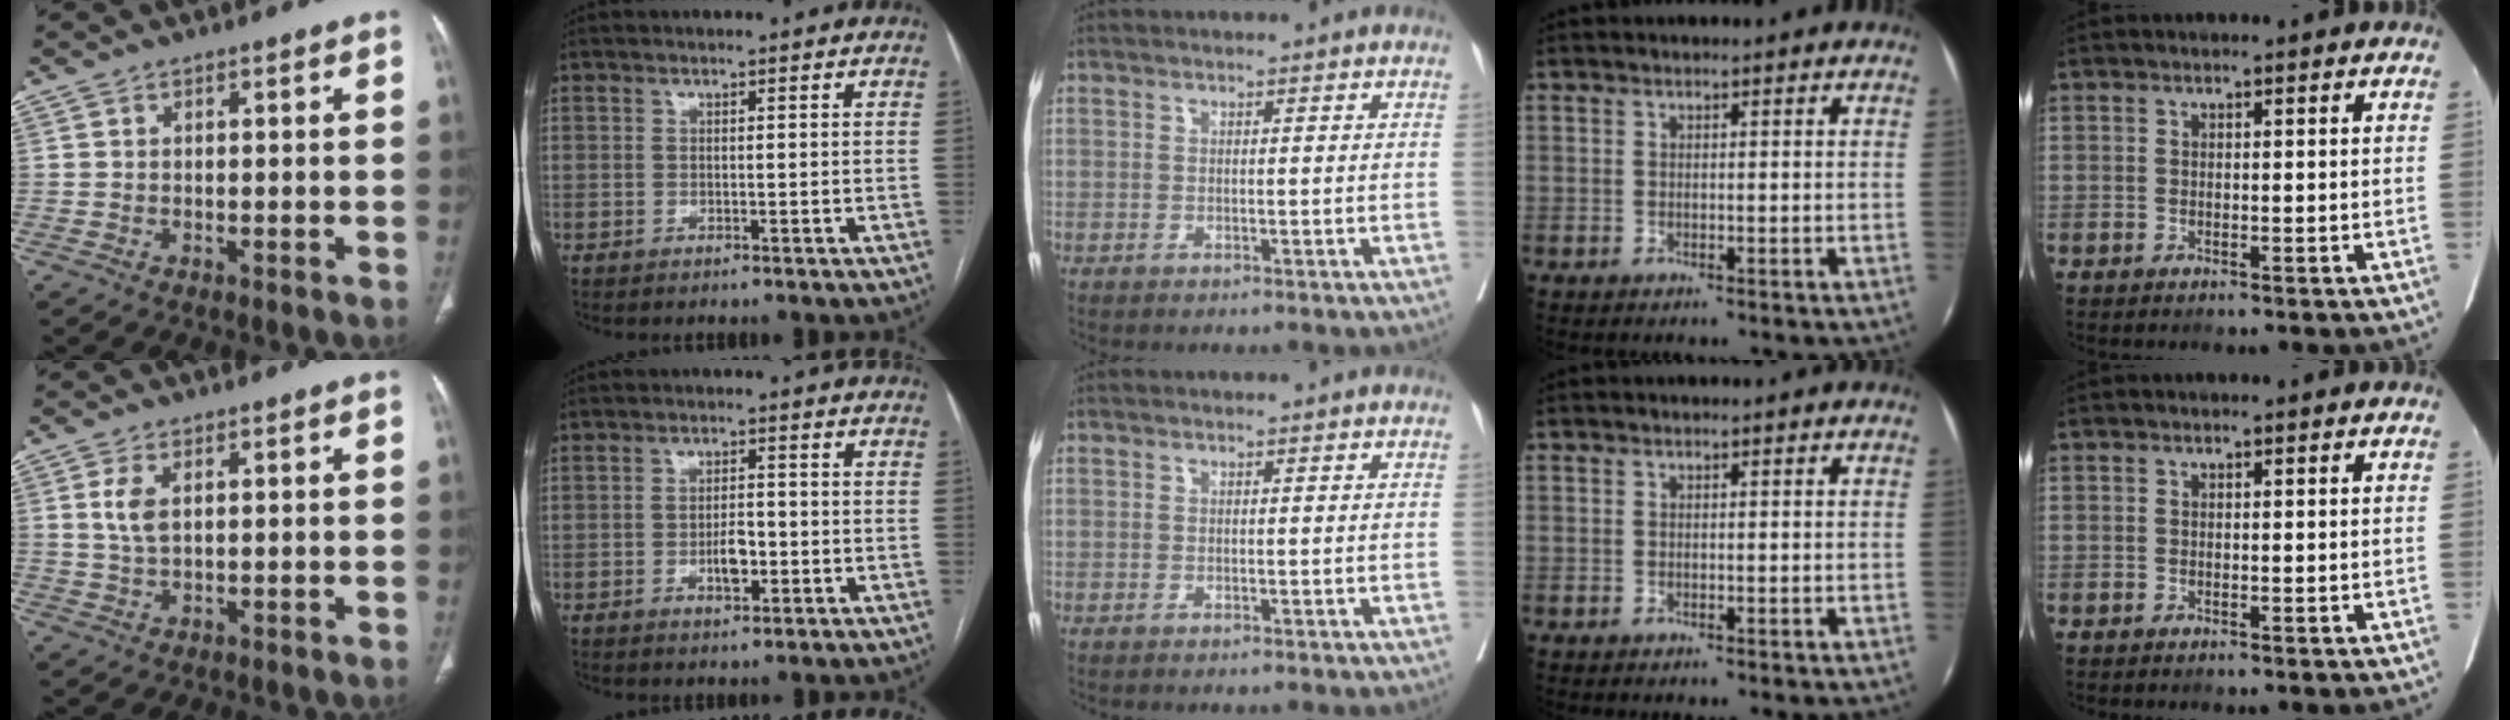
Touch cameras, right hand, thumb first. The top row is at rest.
{"thumb": {"total": 4.6, "force": [1.2, 2.3, 3.8], "torque": [-0.086, -0.001, 0.025]}, "index": {"total": 3.8, "force": [-1.2, 1.5, 3.3], "torque": [-0.057, 0.003, -0.018]}}